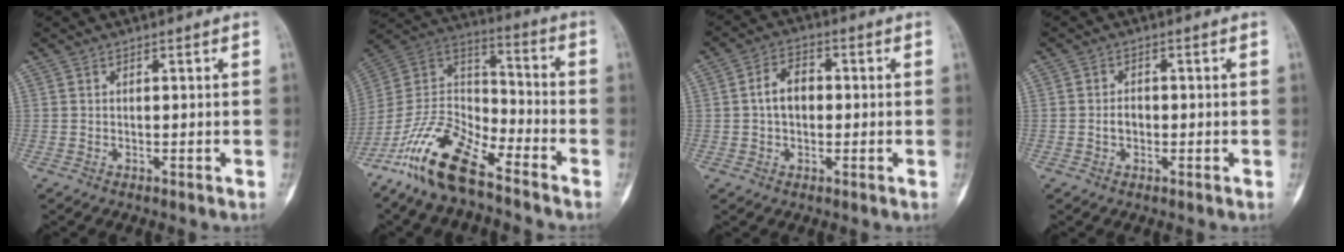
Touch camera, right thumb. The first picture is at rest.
{"total": 16.9, "force": [-11.9, 6.0, 10.4], "torque": [-0.190, 0.075, -0.229]}
{"total": 6.1, "force": [0.1, 4.2, 4.4], "torque": [-0.067, 0.018, -0.005]}
{"total": 2.1, "force": [-0.5, 1.6, 1.4], "torque": [-0.017, 0.007, -0.010]}